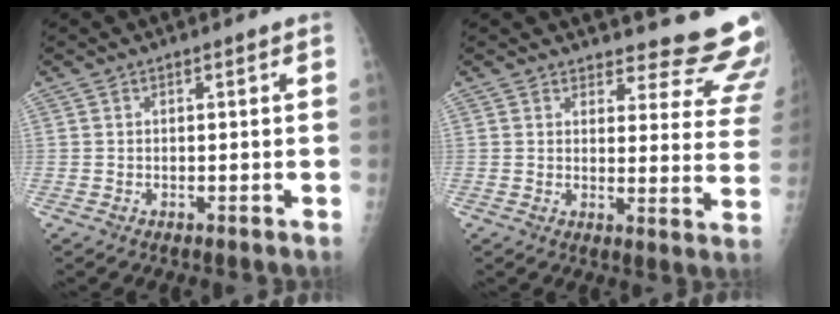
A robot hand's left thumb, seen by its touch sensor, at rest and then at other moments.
{"total": 15.3, "force": [14.8, 3.2, 1.9], "torque": [0.029, -0.152, 0.143]}